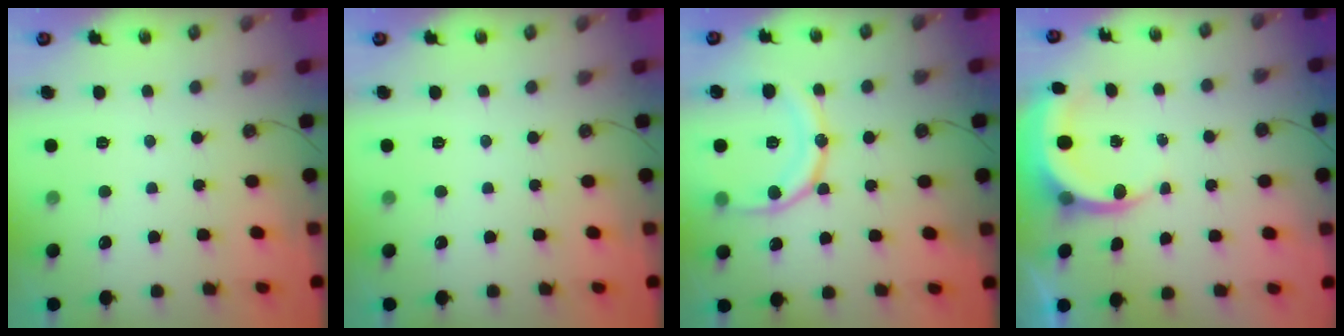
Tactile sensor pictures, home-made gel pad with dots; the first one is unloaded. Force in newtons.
{"total": 0.0}
{"total": 15.8, "press": 15.7, "slide": 1.7}
{"total": 4.7, "press": 4.6, "slide": 0.6}